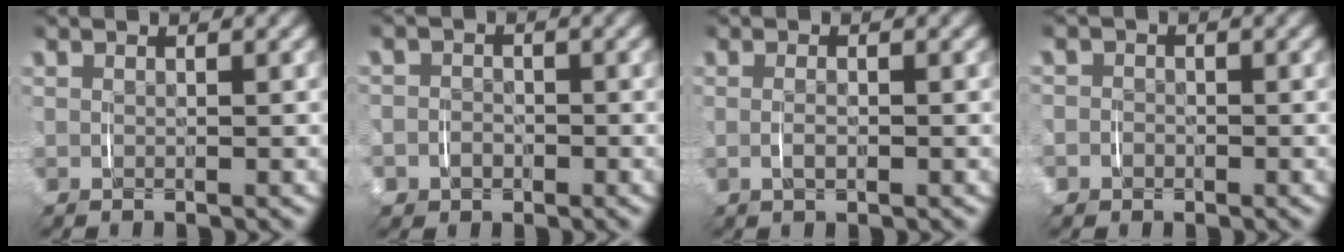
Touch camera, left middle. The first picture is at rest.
{"total": 4.4, "force": [-1.8, 3.9, 0.6], "torque": [-0.022, -0.015, -0.038]}
{"total": 1.2, "force": [-0.3, 0.5, 1.0], "torque": [-0.020, -0.004, -0.002]}
{"total": 3.4, "force": [-1.1, 3.3, 0.4], "torque": [-0.019, -0.005, -0.030]}